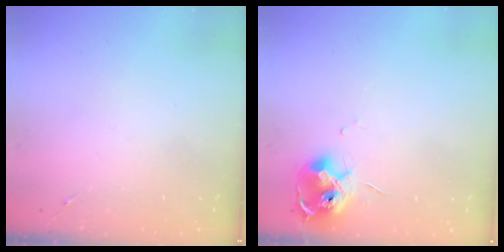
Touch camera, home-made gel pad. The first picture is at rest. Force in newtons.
{"total": 11.9, "press": 11.8, "slide": 1.2}